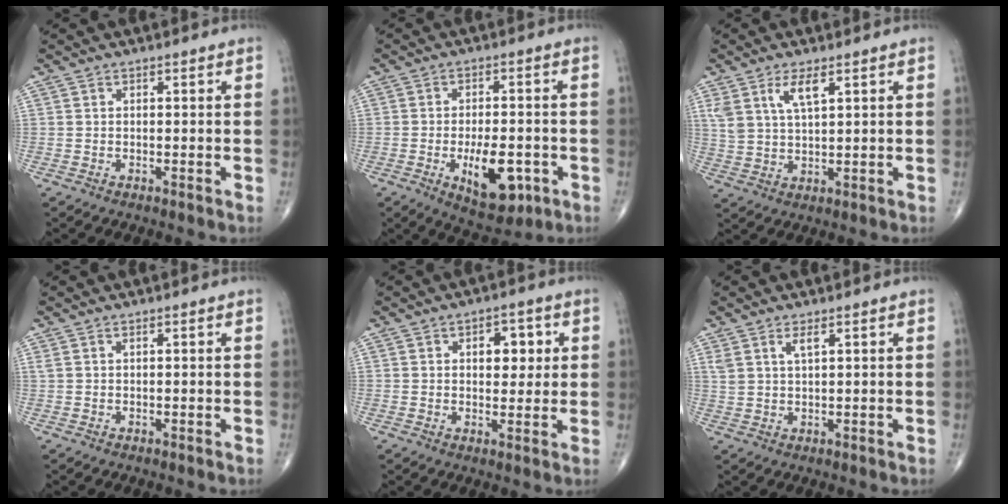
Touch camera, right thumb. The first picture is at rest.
{"total": 10.8, "force": [-3.5, 5.1, 8.9], "torque": [-0.114, 0.006, -0.041]}
{"total": 5.9, "force": [3.1, 2.1, 4.5], "torque": [-0.091, -0.012, 0.066]}
{"total": 0.6, "force": [0.4, 0.2, 0.4], "torque": [-0.012, 0.009, 0.010]}
{"total": 6.3, "force": [1.7, 3.8, 4.8], "torque": [-0.035, -0.004, 0.022]}
{"total": 2.9, "force": [1.7, 0.9, 2.2], "torque": [-0.047, -0.004, 0.037]}